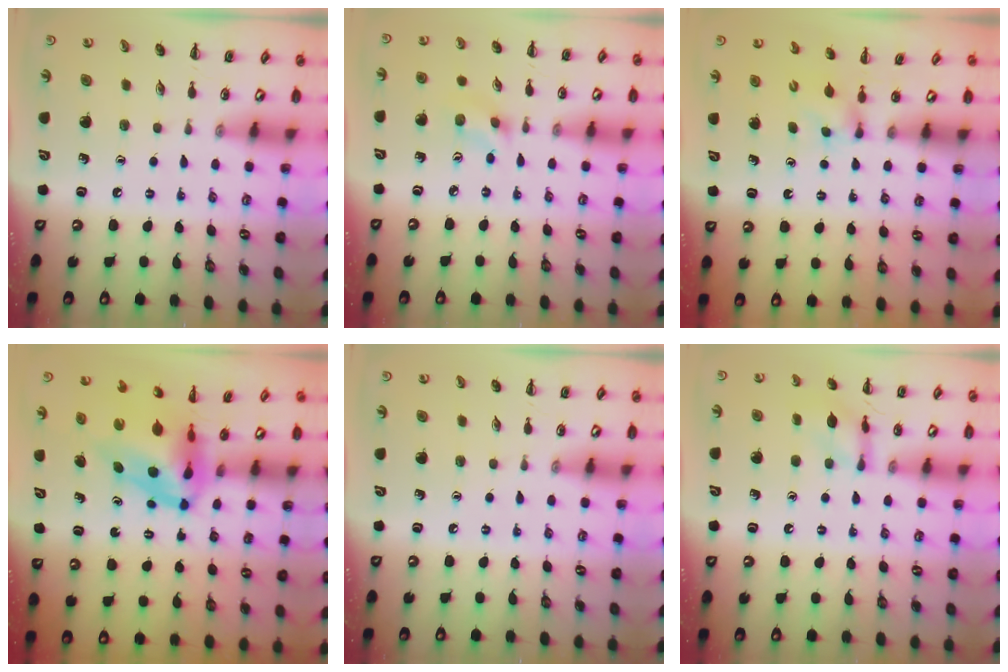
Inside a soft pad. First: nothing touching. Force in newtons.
{"total": 2.7, "press": 2.6, "slide": 0.8}
{"total": 1.8, "press": 1.5, "slide": 0.9}
{"total": 6.9, "press": 6.7, "slide": 1.7}
{"total": 0.0}
{"total": 10.4, "press": 10.4, "slide": 0.5}